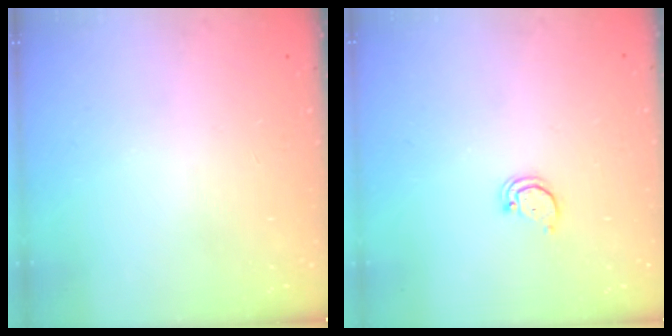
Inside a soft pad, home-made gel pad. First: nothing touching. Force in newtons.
{"total": 2.0, "press": 2.0, "slide": 0.2}